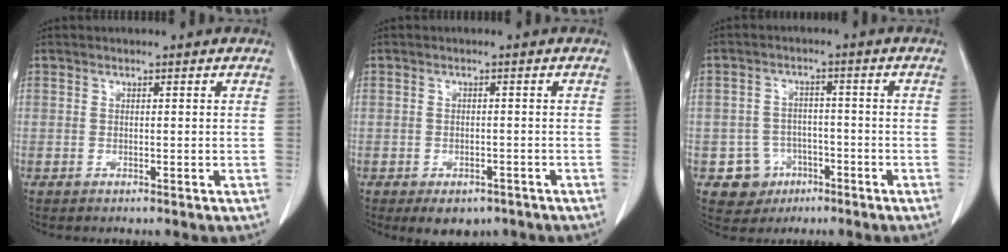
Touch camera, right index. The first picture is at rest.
{"total": 4.9, "force": [-3.3, 3.1, 1.9], "torque": [-0.014, 0.002, -0.038]}
{"total": 5.8, "force": [-2.5, 5.2, 0.6], "torque": [-0.004, 0.013, -0.033]}